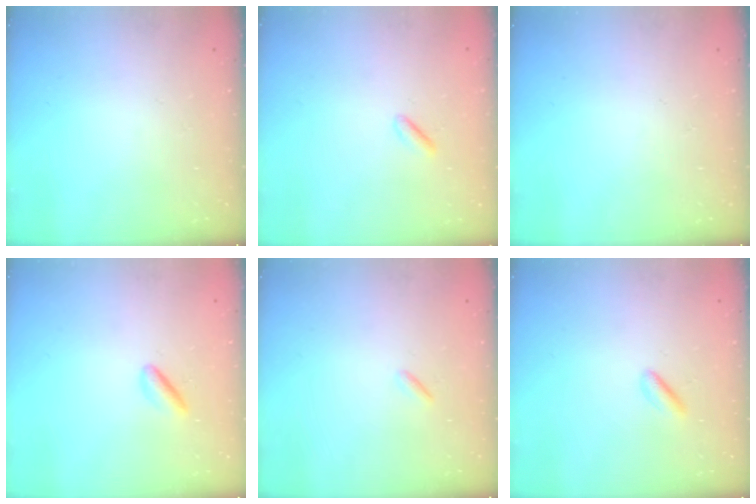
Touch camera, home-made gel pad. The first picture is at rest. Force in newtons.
{"total": 0.6, "press": 0.2, "slide": 0.6}
{"total": 0.0}
{"total": 2.8, "press": 2.6, "slide": 0.9}
{"total": 0.8, "press": 0.7, "slide": 0.4}
{"total": 2.4, "press": 2.3, "slide": 0.6}